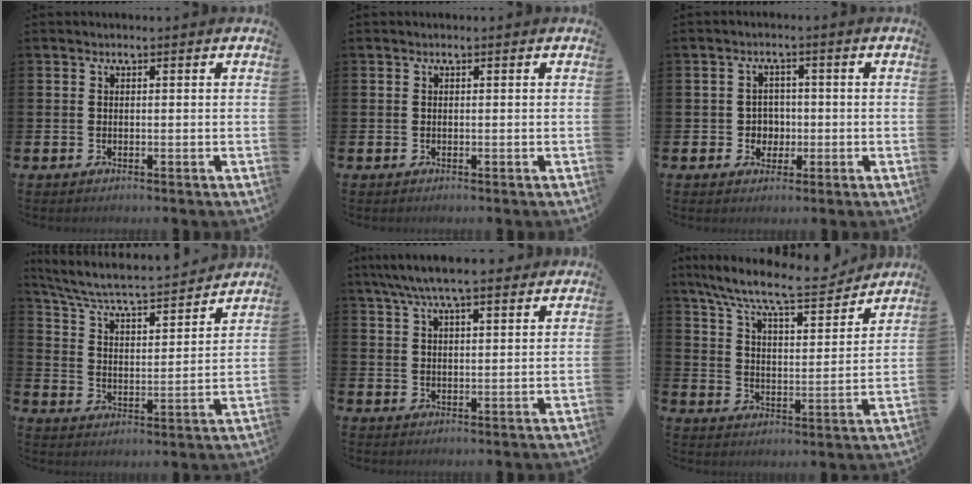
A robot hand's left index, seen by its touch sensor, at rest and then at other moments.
{"total": 0.0}
{"total": 2.7, "force": [-0.4, 2.6, 0.7], "torque": [-0.012, 0.003, -0.015]}
{"total": 6.5, "force": [6.1, 0.7, 2.2], "torque": [-0.074, -0.050, 0.098]}
{"total": 6.9, "force": [6.1, 1.1, 3.0], "torque": [-0.072, -0.013, 0.110]}
{"total": 10.2, "force": [9.2, 1.5, 4.3], "torque": [-0.114, -0.059, 0.156]}